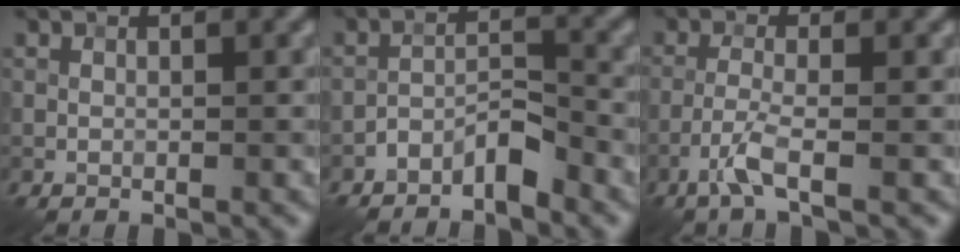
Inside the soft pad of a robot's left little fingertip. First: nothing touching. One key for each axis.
{"total": 3.1, "fx": -2.5, "fy": 0.9, "fz": 1.6, "tx": -0.026, "ty": 0.012, "tz": -0.051}
{"total": 2.6, "fx": -1.5, "fy": 0.2, "fz": 2.1, "tx": -0.048, "ty": 0.005, "tz": -0.040}